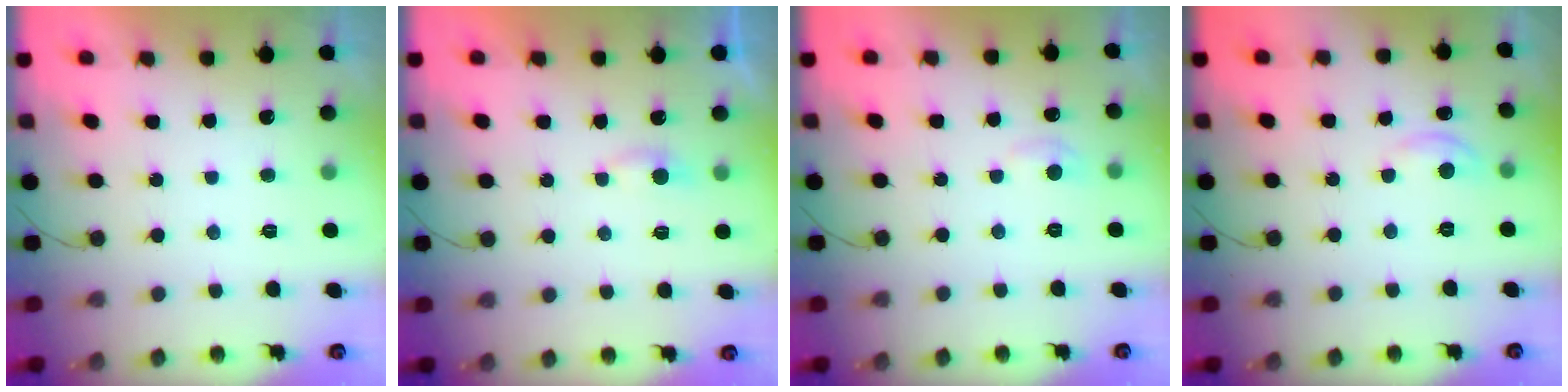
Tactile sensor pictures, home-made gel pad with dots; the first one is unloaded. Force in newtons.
{"total": 2.3, "press": 2.3, "slide": 0.3}
{"total": 5.8, "press": 5.8, "slide": 0.7}
{"total": 2.9, "press": 2.8, "slide": 0.3}